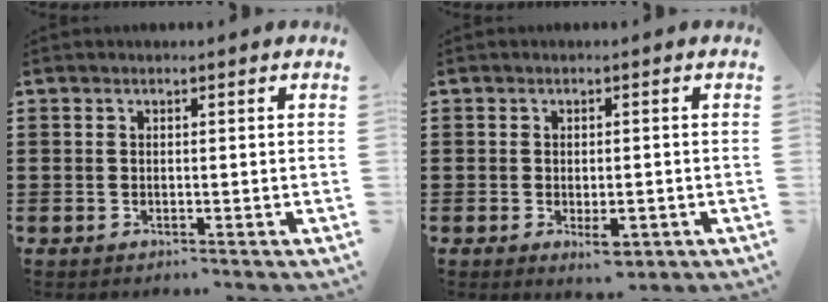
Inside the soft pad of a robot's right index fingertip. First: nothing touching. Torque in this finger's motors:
{"motor_torque": [0.23, -0.28, 0.00, 0.00]}